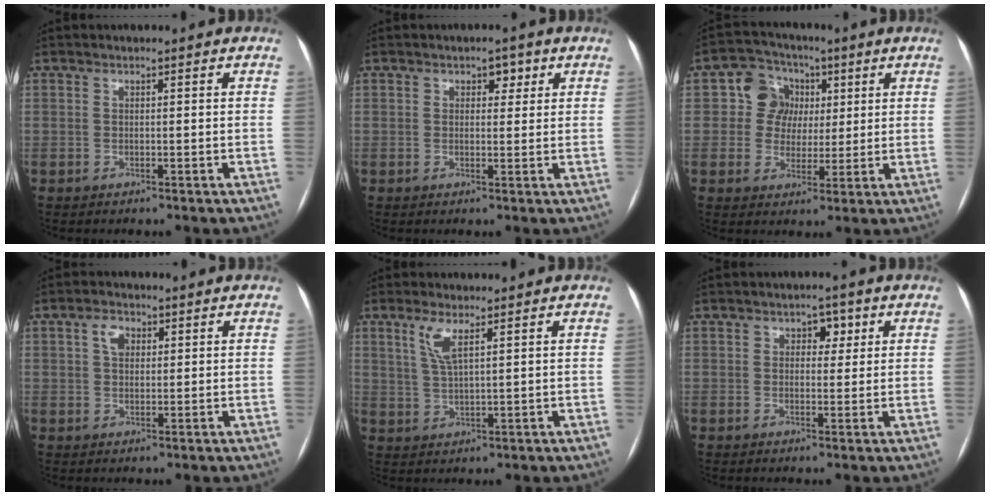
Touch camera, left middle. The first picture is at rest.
{"total": 2.3, "force": [1.1, 1.6, 1.3], "torque": [-0.012, 0.007, 0.014]}
{"total": 7.4, "force": [1.8, 6.9, 2.3], "torque": [-0.043, 0.028, 0.032]}
{"total": 3.1, "force": [1.1, 2.1, 2.0], "torque": [-0.037, 0.012, 0.019]}
{"total": 4.1, "force": [2.1, 0.6, 3.4], "torque": [-0.078, 0.002, 0.047]}
{"total": 2.9, "force": [1.1, 2.0, 1.8], "torque": [-0.020, 0.010, 0.015]}